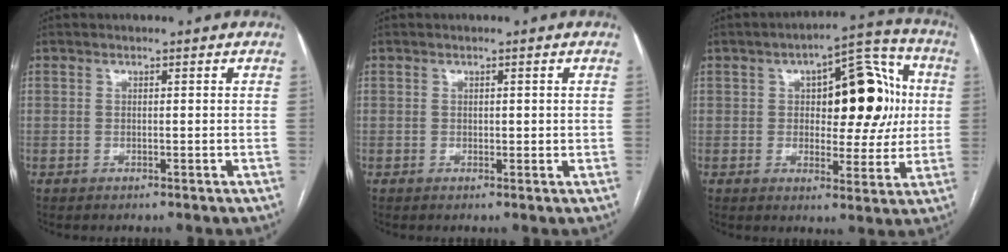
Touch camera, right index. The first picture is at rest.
{"total": 1.3, "force": [0.1, 0.8, 1.1], "torque": [-0.010, 0.000, 0.002]}
{"total": 15.3, "force": [2.3, 6.6, 13.6], "torque": [-0.179, 0.041, 0.038]}